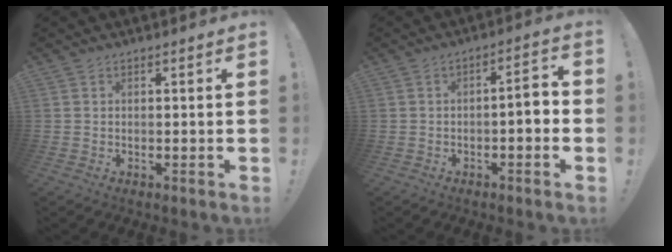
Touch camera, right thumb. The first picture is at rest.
{"total": 5.0, "force": [-1.9, 0.6, 4.5], "torque": [-0.076, 0.009, -0.035]}